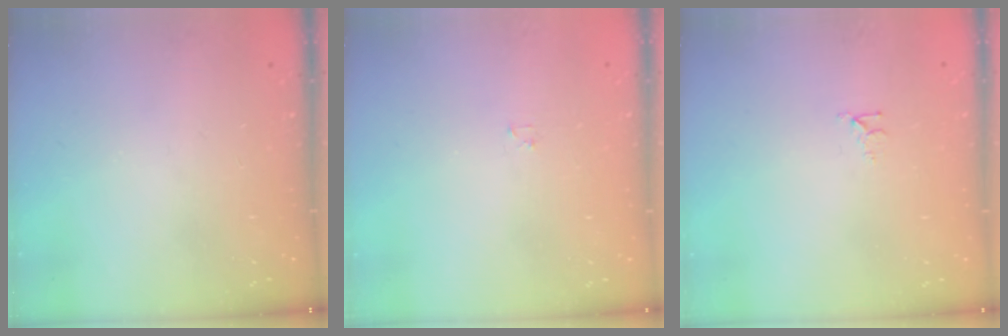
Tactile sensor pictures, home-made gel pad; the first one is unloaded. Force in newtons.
{"total": 1.2, "press": 1.2, "slide": 0.2}
{"total": 3.3, "press": 3.3, "slide": 0.2}